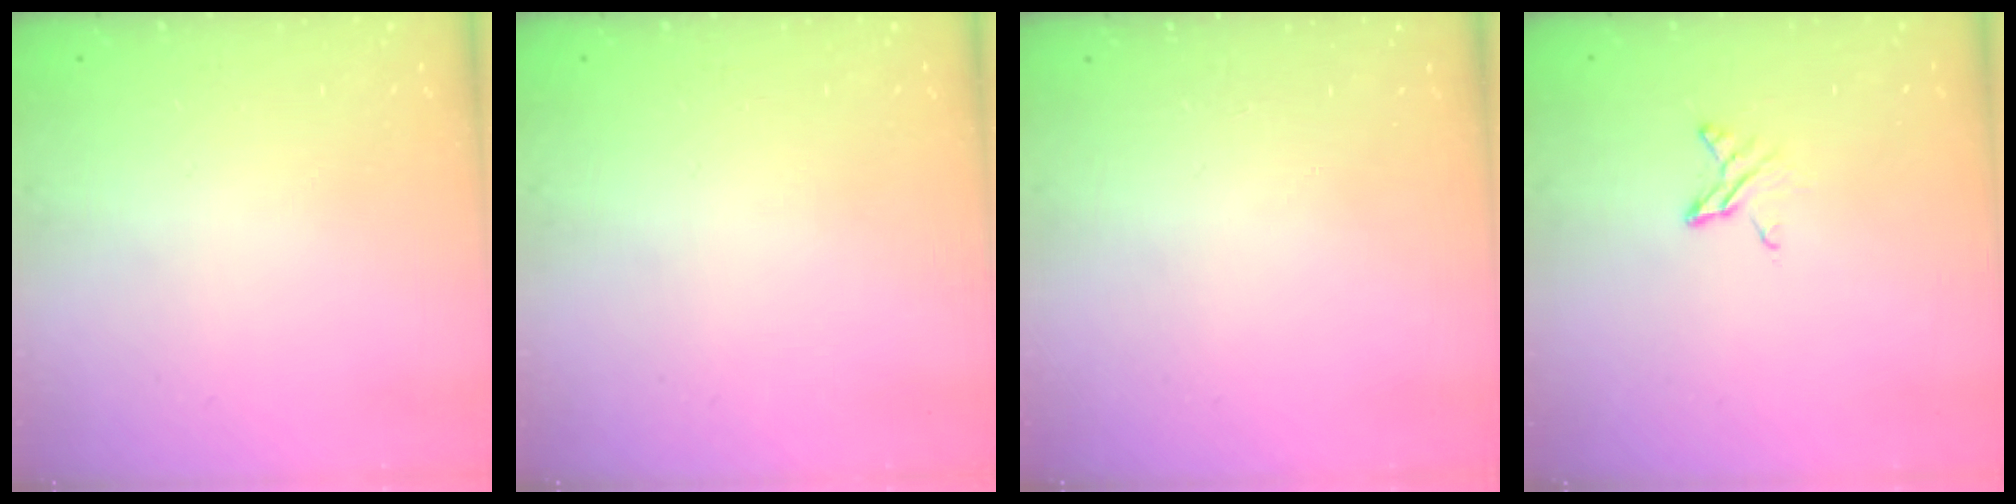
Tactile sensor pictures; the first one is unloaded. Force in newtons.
{"total": 0.0}
{"total": 0.0}
{"total": 4.2, "press": 4.2, "slide": 0.4}